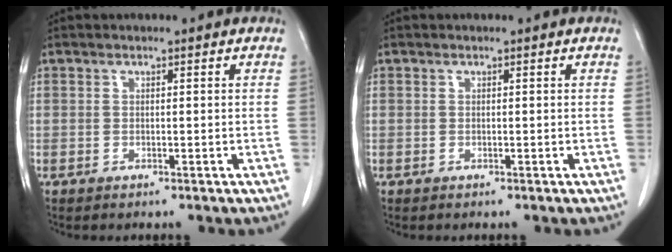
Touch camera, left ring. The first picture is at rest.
{"total": 0.0}